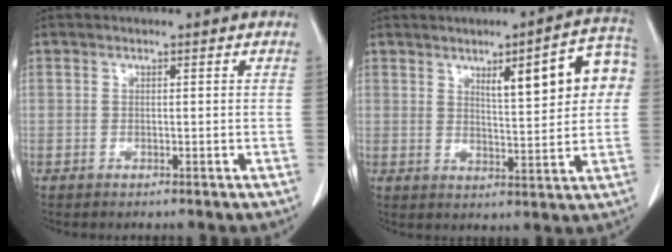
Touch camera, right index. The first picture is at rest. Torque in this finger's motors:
{"motor_torque": [0.39, 0.15, 0.22, 0.03]}